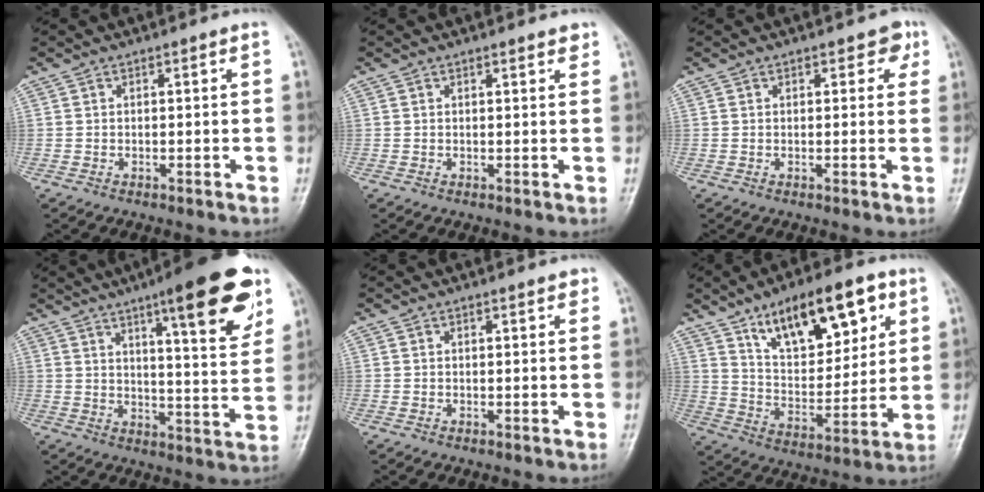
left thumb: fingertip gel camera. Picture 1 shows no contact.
{"total": 1.5, "force": [1.2, 0.4, 0.7], "torque": [-0.006, -0.005, 0.013]}
{"total": 2.8, "force": [1.5, 1.8, 1.6], "torque": [0.006, -0.002, 0.013]}
{"total": 18.0, "force": [10.0, 3.8, 14.4], "torque": [-0.170, -0.045, 0.140]}
{"total": 1.0, "force": [0.8, 0.3, 0.6], "torque": [-0.008, -0.003, 0.008]}
{"total": 18.9, "force": [10.1, 8.4, 13.6], "torque": [-0.166, -0.039, 0.172]}